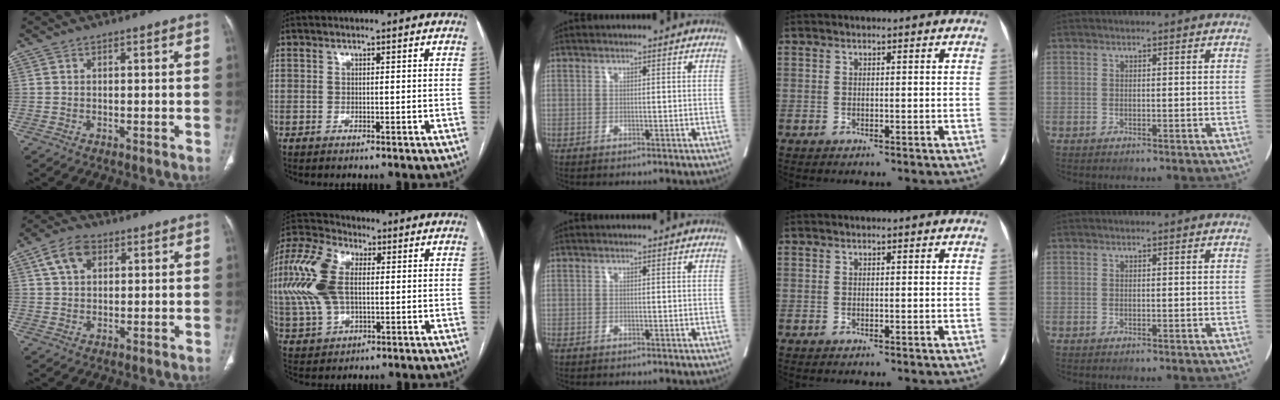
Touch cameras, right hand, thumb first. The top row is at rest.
{"thumb": {"total": 7.1, "force": [2.9, 4.6, 4.6], "torque": [-0.074, 0.004, 0.051]}, "index": {"total": 14.0, "force": [1.6, 7.5, 11.7], "torque": [-0.289, 0.026, 0.035]}, "middle": {"total": 0.7, "force": [-0.5, 0.4, 0.3], "torque": [-0.011, -0.001, -0.010]}}